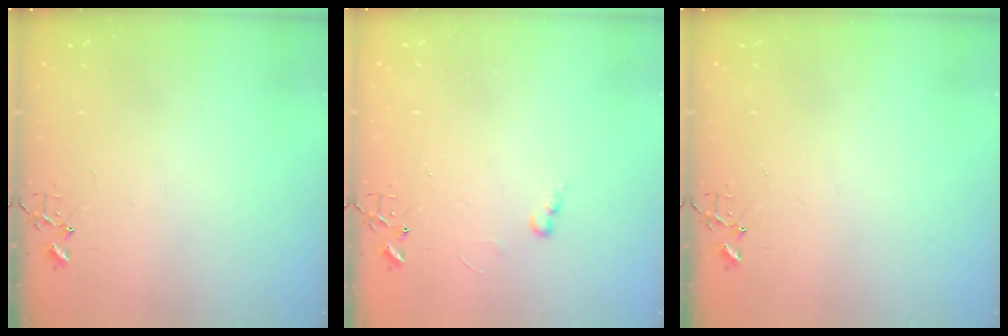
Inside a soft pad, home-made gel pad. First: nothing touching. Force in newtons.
{"total": 5.6, "press": 5.6, "slide": 0.7}
{"total": 0.0}